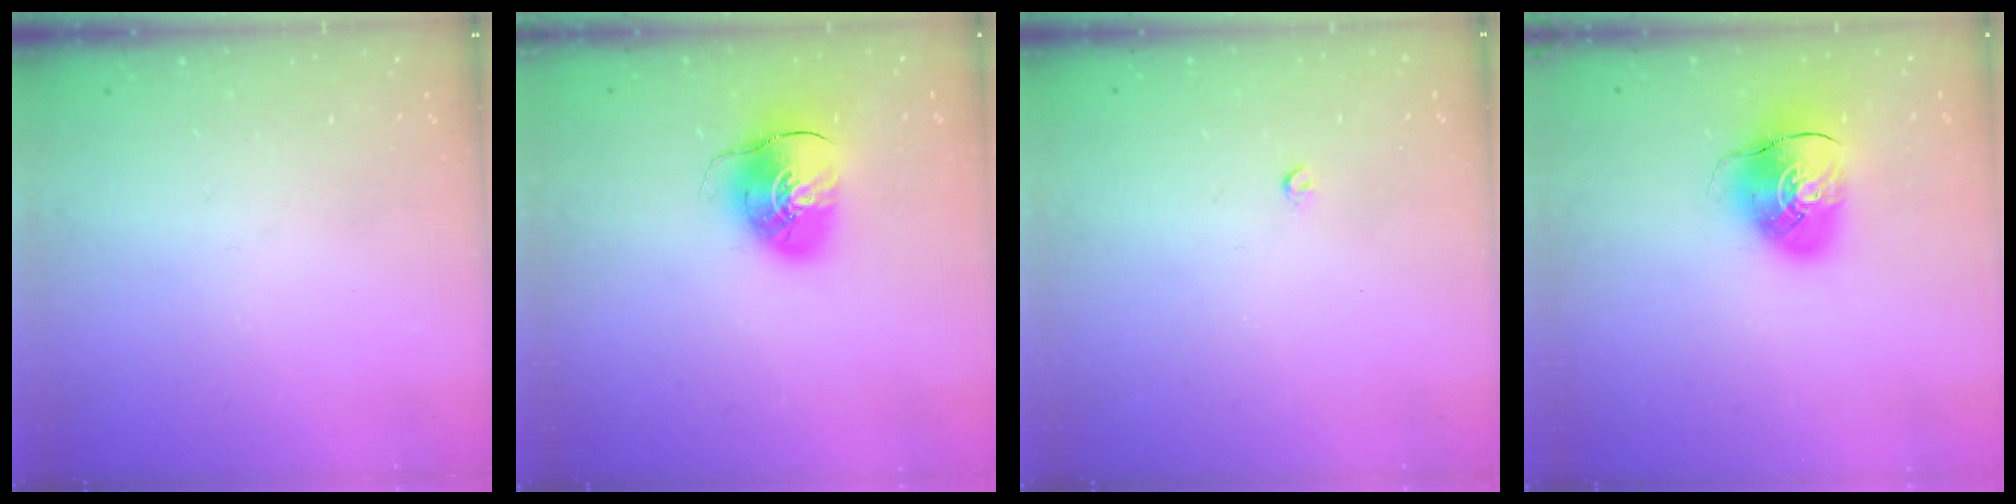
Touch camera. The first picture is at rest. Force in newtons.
{"total": 9.4, "press": 9.3, "slide": 1.3}
{"total": 2.6, "press": 2.5, "slide": 0.4}
{"total": 9.7, "press": 9.6, "slide": 1.4}